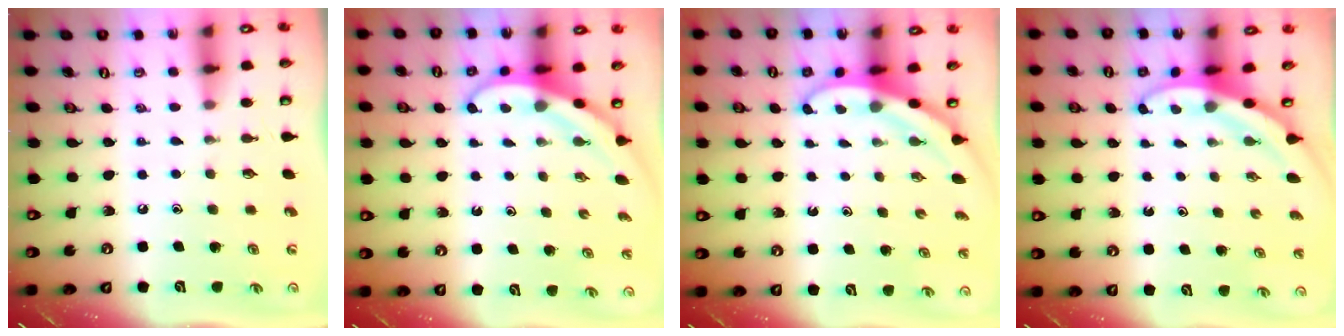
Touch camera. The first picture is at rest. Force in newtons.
{"total": 4.0, "press": 3.9, "slide": 0.3}
{"total": 3.2, "press": 3.2, "slide": 0.2}
{"total": 3.3, "press": 3.3, "slide": 0.1}